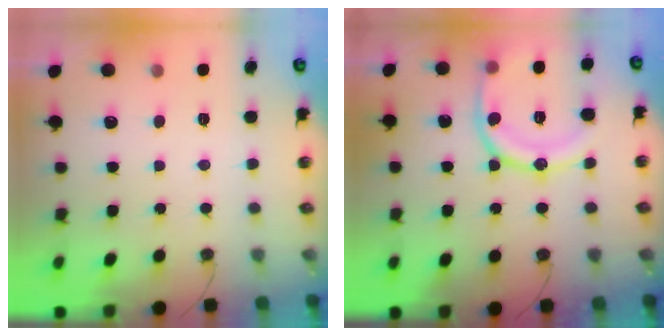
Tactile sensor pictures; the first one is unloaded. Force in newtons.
{"total": 16.9, "press": 16.8, "slide": 1.8}